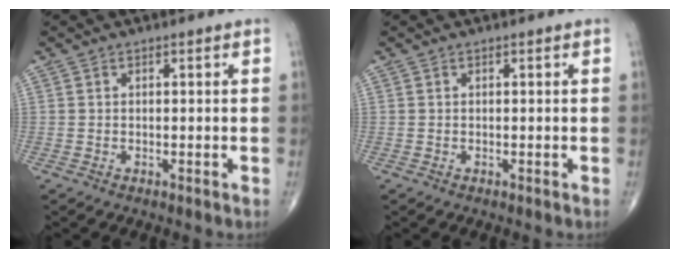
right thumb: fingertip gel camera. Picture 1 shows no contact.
{"total": 0.0}